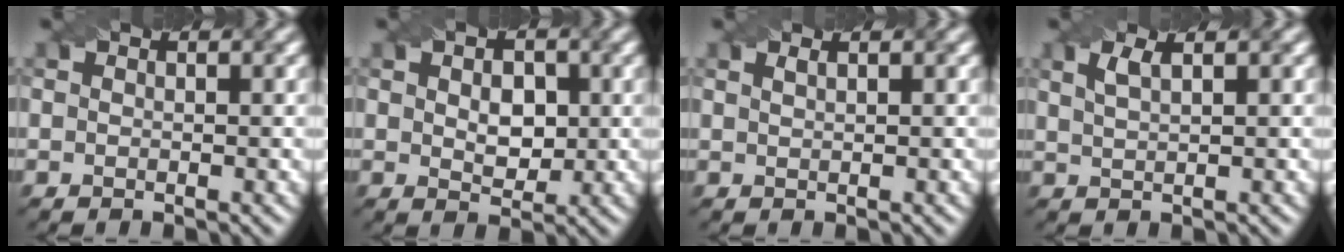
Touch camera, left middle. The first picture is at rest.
{"total": 3.2, "force": [0.4, 2.1, 2.4], "torque": [-0.036, -0.001, 0.007]}
{"total": 1.0, "force": [0.7, 0.4, 0.6], "torque": [-0.004, 0.000, 0.007]}
{"total": 1.9, "force": [1.0, 0.6, 1.5], "torque": [-0.027, 0.003, 0.019]}